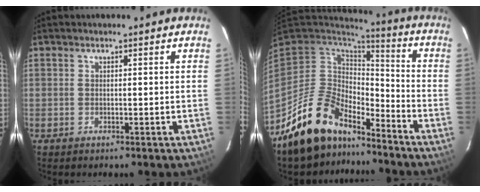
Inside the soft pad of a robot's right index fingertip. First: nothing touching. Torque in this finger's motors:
{"motor_torque": [1.06, -1.08, 0.53, 0.16]}